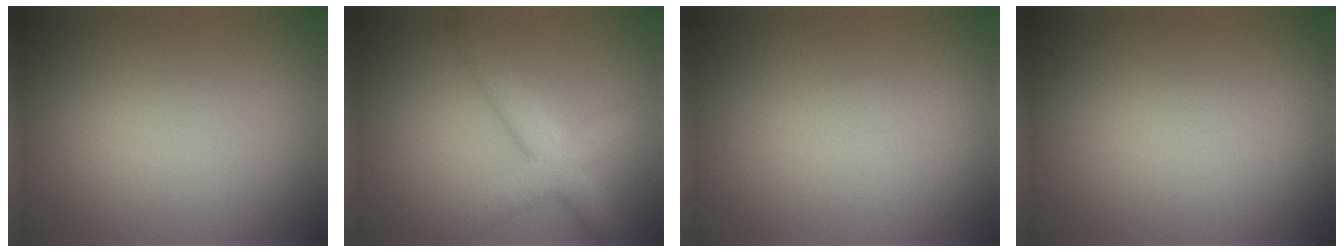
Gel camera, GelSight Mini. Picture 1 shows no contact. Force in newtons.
{"total": 4.4, "press": 4.3, "slide": 0.3}
{"total": 0.0}
{"total": 0.0}